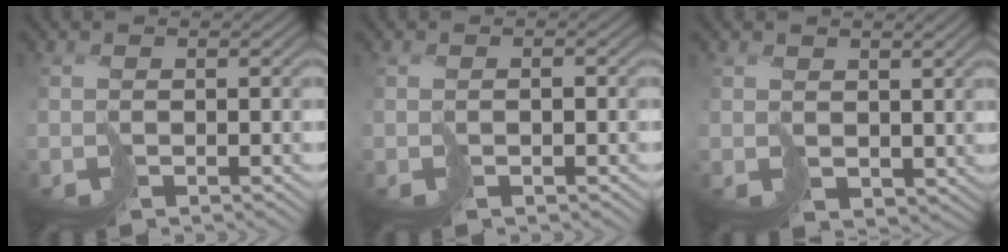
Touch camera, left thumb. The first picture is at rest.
{"total": 0.6, "force": [-0.2, 0.2, 0.5], "torque": [-0.011, 0.002, -0.004]}
{"total": 2.4, "force": [1.9, 1.3, 0.7], "torque": [-0.029, -0.004, 0.042]}